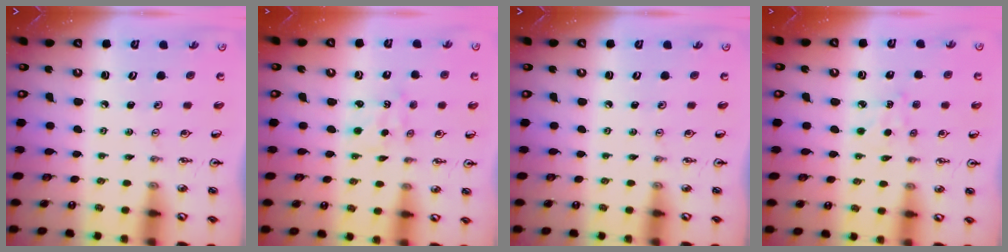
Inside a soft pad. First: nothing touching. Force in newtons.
{"total": 1.2, "press": 1.2, "slide": 0.2}
{"total": 0.0}
{"total": 3.9, "press": 3.9, "slide": 0.5}